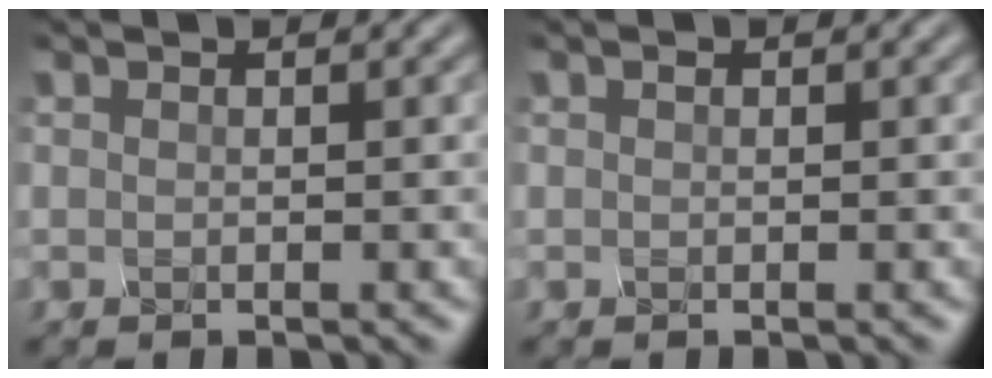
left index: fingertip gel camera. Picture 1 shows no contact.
{"total": 0.6, "force": [-0.2, -0.3, -0.4], "torque": [0.001, -0.003, 0.007]}